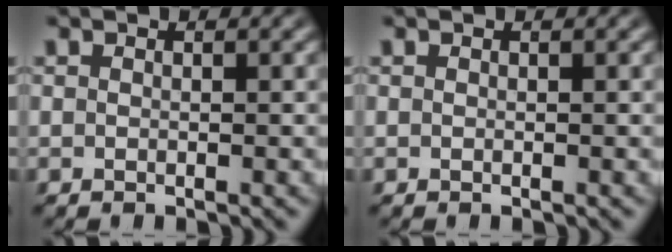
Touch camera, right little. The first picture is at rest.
{"total": 0.0}